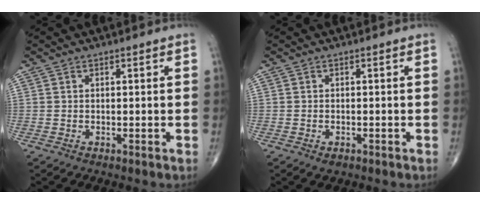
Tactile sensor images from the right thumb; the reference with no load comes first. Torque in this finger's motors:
{"motor_torque": [0.55, 0.34, -0.06, -0.14, -0.08]}